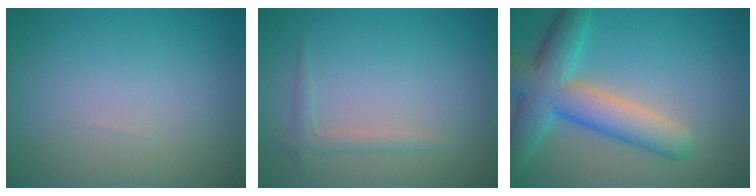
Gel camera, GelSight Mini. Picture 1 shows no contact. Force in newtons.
{"total": 1.4, "press": 1.4, "slide": 0.1}
{"total": 7.5, "press": 7.5, "slide": 0.4}